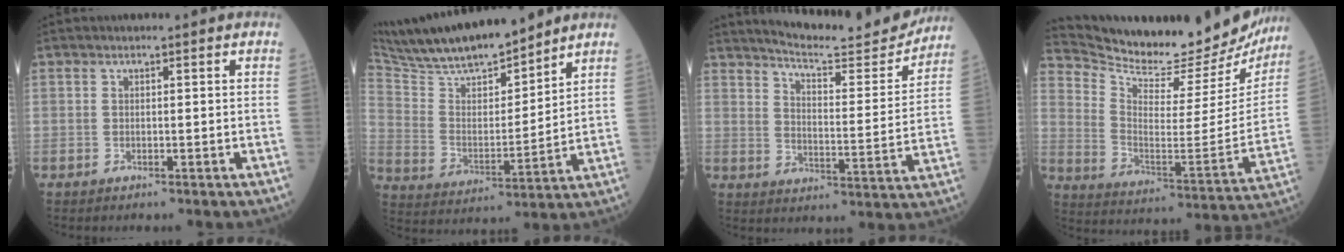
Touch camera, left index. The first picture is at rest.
{"total": 17.8, "force": [15.8, 2.6, 7.9], "torque": [-0.148, 0.005, 0.281]}
{"total": 16.9, "force": [16.2, 1.4, 4.8], "torque": [-0.073, -0.050, 0.216]}
{"total": 24.7, "force": [23.3, 5.2, 6.2], "torque": [-0.109, -0.080, 0.322]}